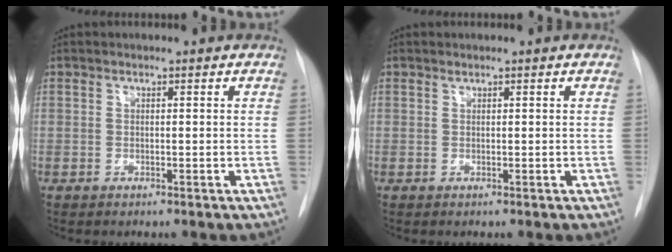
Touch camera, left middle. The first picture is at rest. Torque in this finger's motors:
{"motor_torque": [-0.12, -0.32, 0.03, 0.00]}